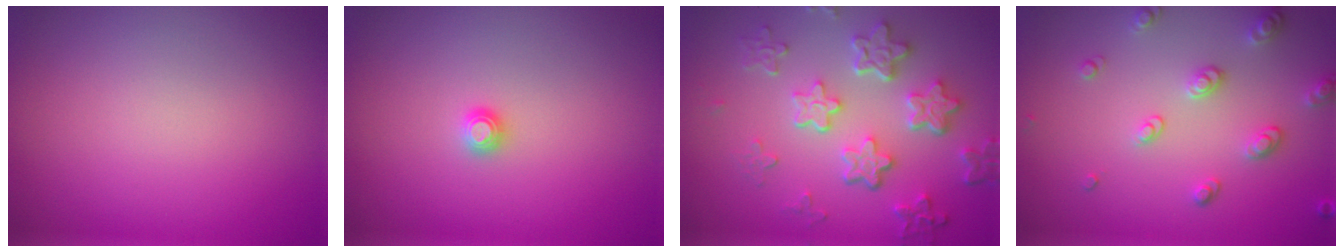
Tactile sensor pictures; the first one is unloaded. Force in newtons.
{"total": 1.0, "press": 1.0, "slide": 0.1}
{"total": 5.7, "press": 4.3, "slide": 3.7}
{"total": 2.6, "press": 2.6, "slide": 0.6}